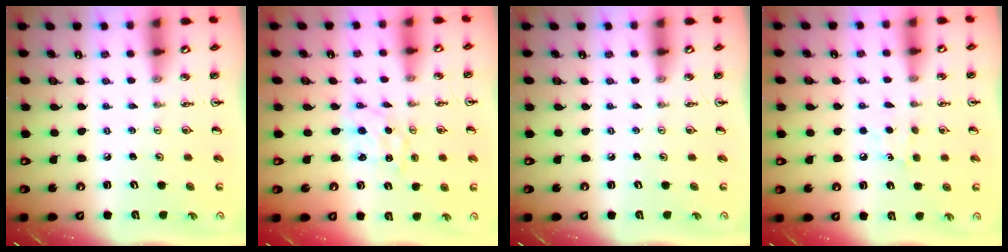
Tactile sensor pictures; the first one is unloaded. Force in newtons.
{"total": 1.4, "press": 1.4, "slide": 0.1}
{"total": 0.0}
{"total": 6.7, "press": 6.7, "slide": 0.8}